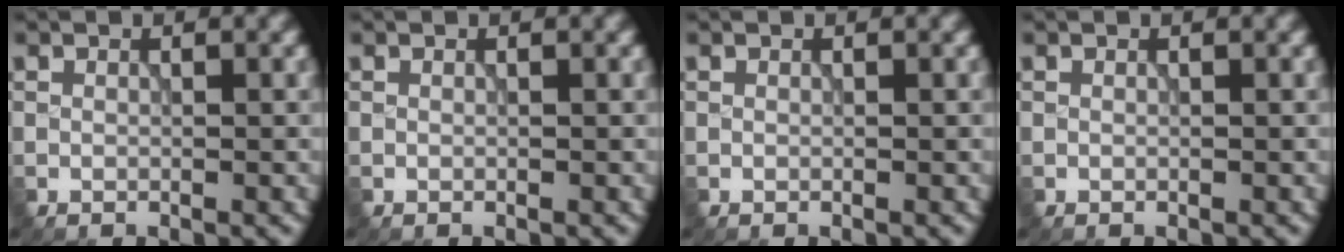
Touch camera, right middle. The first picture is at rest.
{"total": 0.0}
{"total": 0.0}
{"total": 0.0}